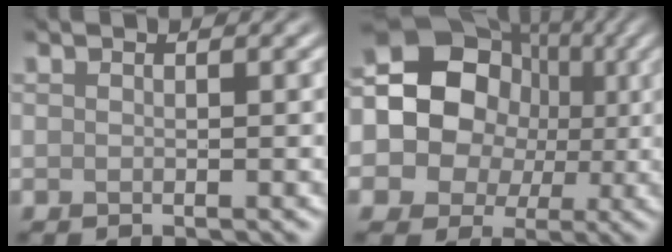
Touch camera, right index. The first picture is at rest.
{"total": 13.8, "force": [0.3, 12.0, 6.9], "torque": [-0.141, 0.024, -0.019]}